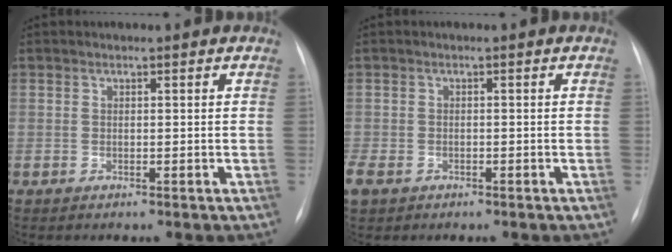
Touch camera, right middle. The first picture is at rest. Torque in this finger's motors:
{"motor_torque": [0.06, -0.05, 0.03, 0.02]}